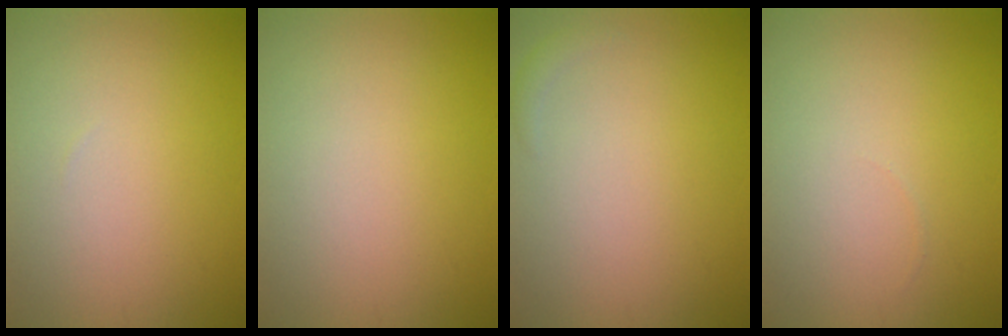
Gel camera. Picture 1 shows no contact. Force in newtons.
{"total": 0.0}
{"total": 0.9, "press": 0.9, "slide": 0.1}
{"total": 0.0}